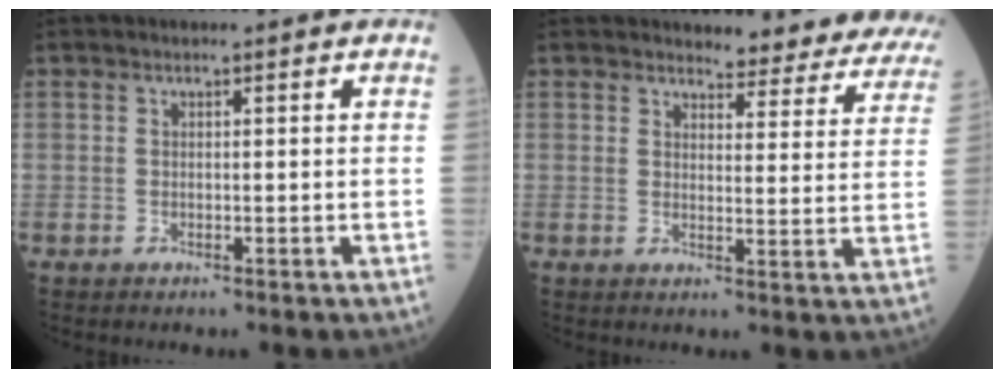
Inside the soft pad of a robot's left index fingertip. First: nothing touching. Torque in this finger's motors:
{"motor_torque": [0.13, -0.14, 0.08, 0.00]}